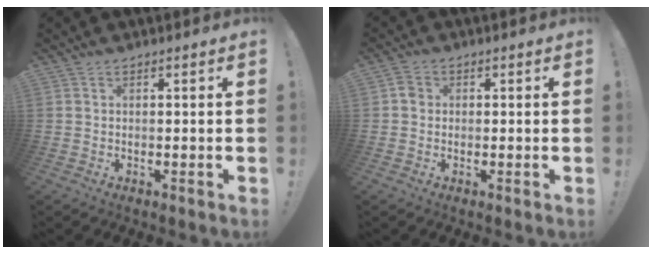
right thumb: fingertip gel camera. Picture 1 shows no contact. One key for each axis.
{"total": 2.5, "fx": -0.2, "fy": 2.2, "fz": 1.2, "tx": -0.011, "ty": 0.003, "tz": -0.005}